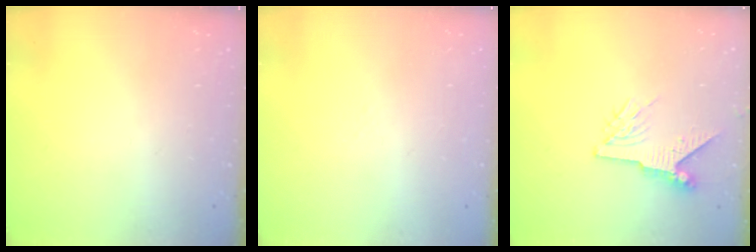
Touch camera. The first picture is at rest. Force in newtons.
{"total": 2.7, "press": 2.6, "slide": 0.7}
{"total": 7.4, "press": 7.4, "slide": 0.9}